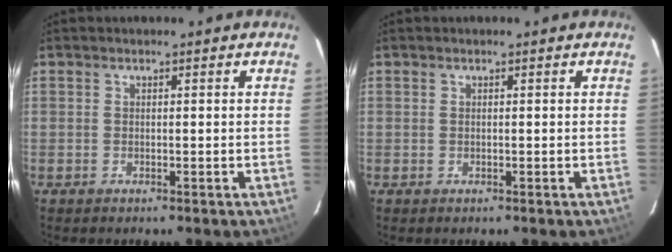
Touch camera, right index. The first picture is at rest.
{"total": 0.0}